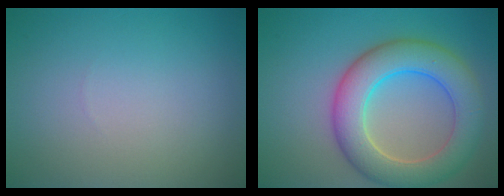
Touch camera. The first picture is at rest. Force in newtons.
{"total": 7.7, "press": 7.7, "slide": 0.2}